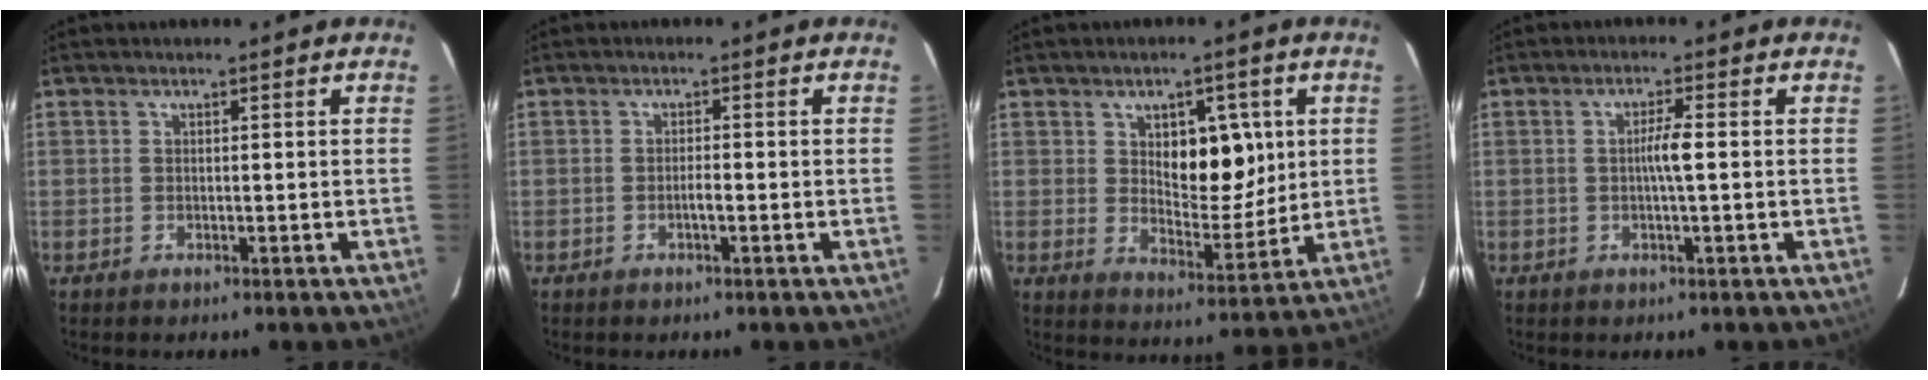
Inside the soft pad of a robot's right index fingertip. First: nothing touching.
{"total": 1.3, "force": [-0.5, 0.1, 1.2], "torque": [-0.020, 0.002, -0.011]}
{"total": 8.9, "force": [2.7, 4.3, 7.3], "torque": [-0.104, 0.003, 0.049]}
{"total": 2.9, "force": [-0.1, -0.2, 2.9], "torque": [-0.053, 0.000, -0.002]}